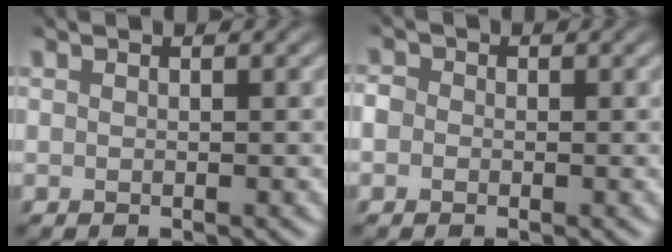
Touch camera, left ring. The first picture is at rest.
{"total": 2.7, "force": [-2.0, -0.4, -1.8], "torque": [0.010, -0.015, -0.024]}